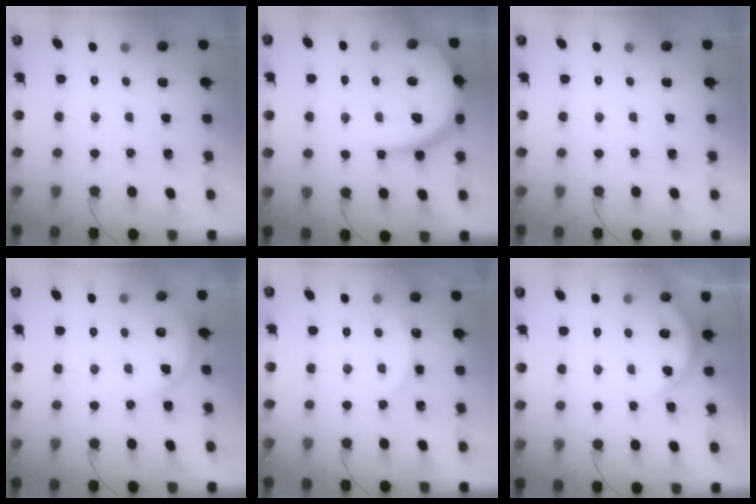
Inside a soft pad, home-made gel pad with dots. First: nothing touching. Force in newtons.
{"total": 13.6, "press": 13.5, "slide": 1.6}
{"total": 0.0}
{"total": 5.9, "press": 5.9, "slide": 0.4}
{"total": 2.5, "press": 2.5, "slide": 0.3}
{"total": 3.0, "press": 2.9, "slide": 0.4}